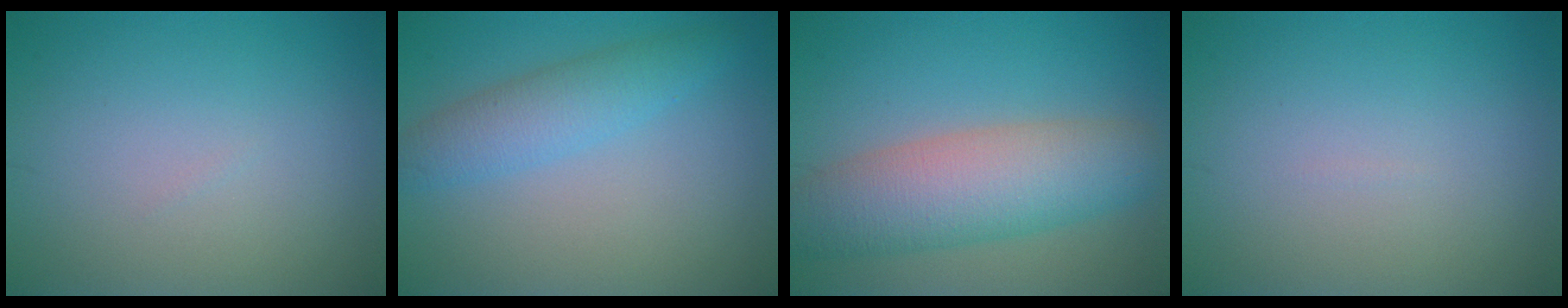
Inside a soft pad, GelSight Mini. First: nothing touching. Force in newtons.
{"total": 3.5, "press": 3.5, "slide": 0.2}
{"total": 7.6, "press": 7.6, "slide": 0.5}
{"total": 0.0}